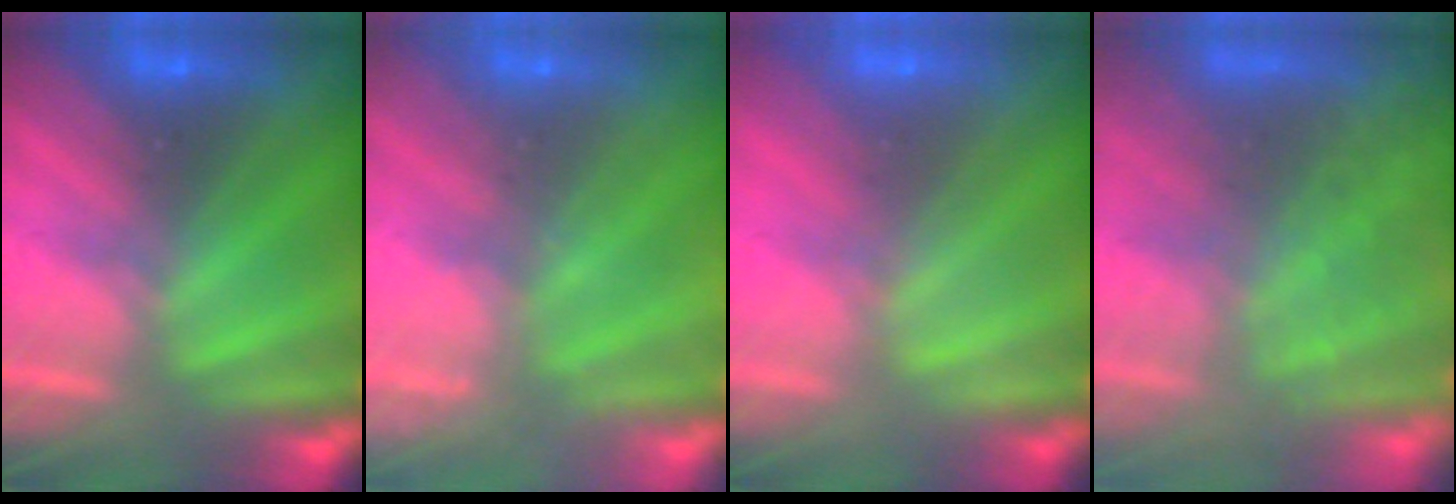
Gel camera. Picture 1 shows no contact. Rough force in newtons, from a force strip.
{"total": 2.4}
{"total": 1.8}
{"total": 14.6}